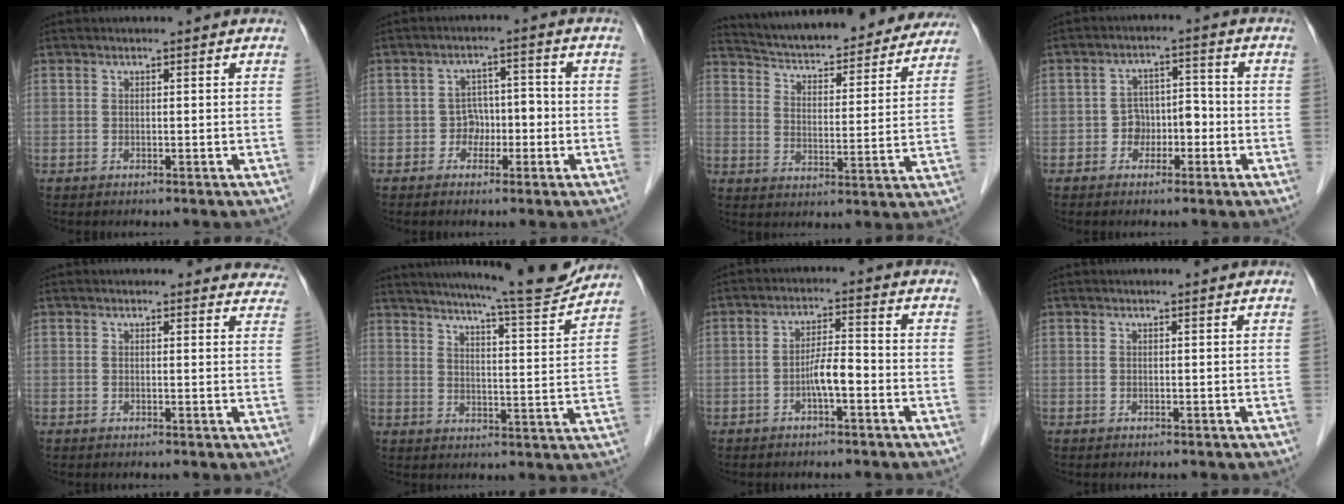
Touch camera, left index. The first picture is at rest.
{"total": 3.6, "force": [-1.4, 2.9, 1.7], "torque": [-0.021, 0.016, -0.025]}
{"total": 26.5, "force": [24.3, 5.7, 8.6], "torque": [-0.141, -0.022, 0.316]}
{"total": 4.3, "force": [-1.7, 3.1, 2.4], "torque": [-0.035, 0.021, -0.029]}
{"total": 6.3, "force": [5.9, 2.1, 0.2], "torque": [0.033, -0.011, 0.031]}
{"total": 15.6, "force": [14.3, -0.2, 6.2], "torque": [-0.096, -0.026, 0.191]}
{"total": 4.1, "force": [-1.7, 0.7, 3.7], "torque": [-0.068, 0.010, -0.031]}
{"total": 0.6, "force": [0.6, 0.0, 0.2], "torque": [-0.005, 0.003, 0.007]}